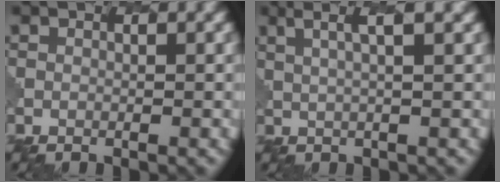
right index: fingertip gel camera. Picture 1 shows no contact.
{"total": 3.4, "force": [1.7, 0.7, 2.9], "torque": [-0.038, 0.007, 0.031]}